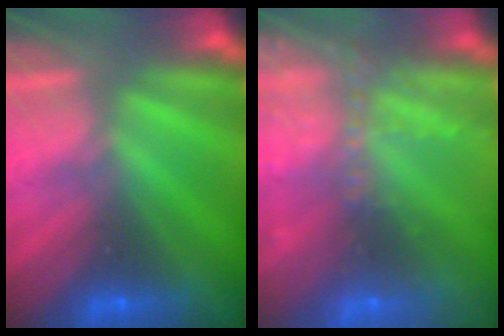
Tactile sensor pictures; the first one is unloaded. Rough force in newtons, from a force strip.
{"total": 10.8}